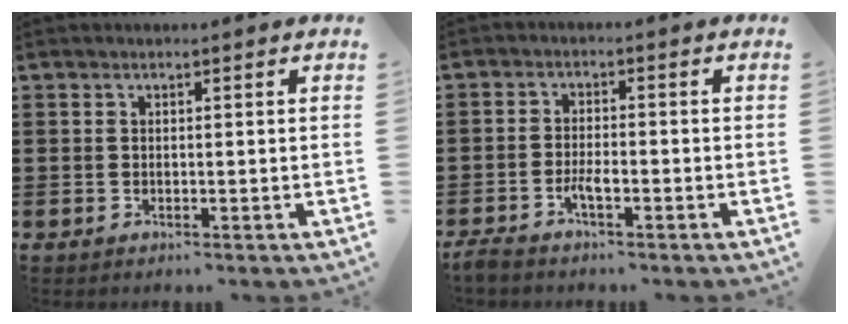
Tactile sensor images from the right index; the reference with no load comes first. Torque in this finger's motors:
{"motor_torque": [2.14, 0.00, 0.10, 0.07]}